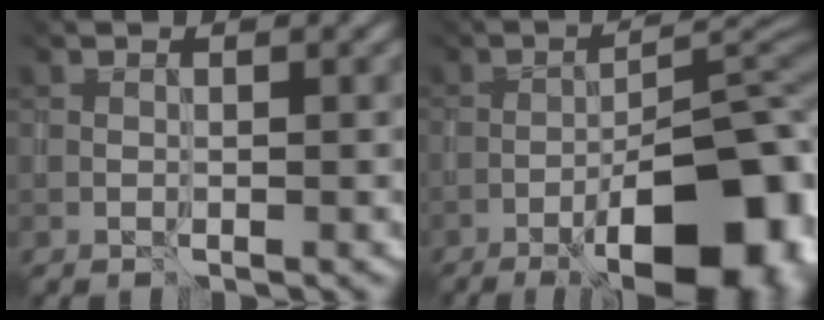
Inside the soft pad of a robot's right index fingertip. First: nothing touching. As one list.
[{"total": 13.8, "force": [-8.9, 3.7, 9.8], "torque": [-0.141, 0.008, -0.114]}]